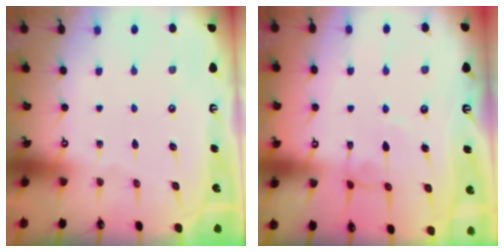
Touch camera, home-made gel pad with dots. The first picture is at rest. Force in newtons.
{"total": 2.3, "press": 2.3, "slide": 0.2}